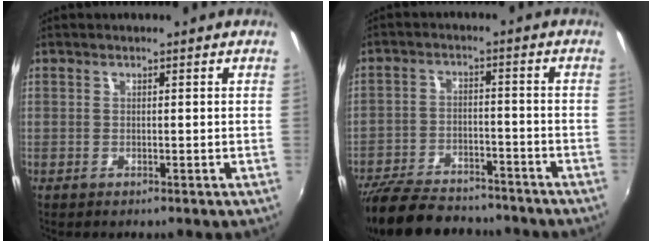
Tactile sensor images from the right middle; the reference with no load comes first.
{"total": 18.7, "force": [-15.7, 6.5, 7.8], "torque": [-0.178, -0.013, -0.239]}